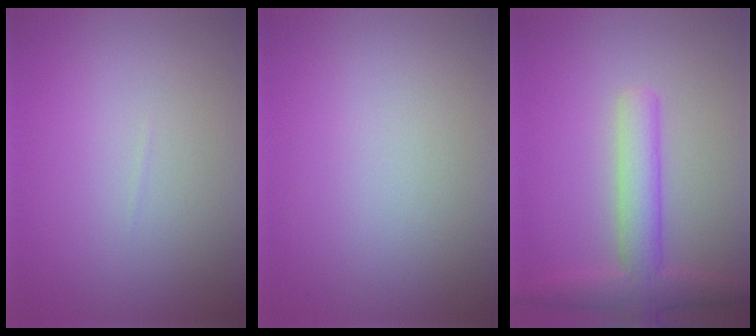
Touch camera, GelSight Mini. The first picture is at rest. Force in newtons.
{"total": 0.0}
{"total": 4.4, "press": 4.4, "slide": 0.3}